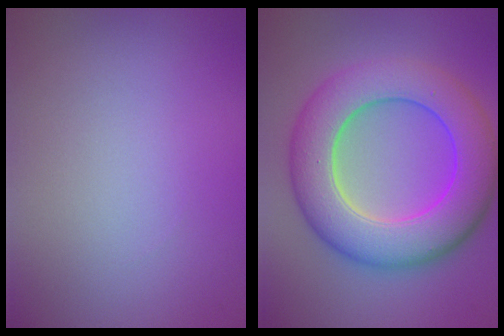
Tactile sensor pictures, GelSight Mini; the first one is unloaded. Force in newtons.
{"total": 9.8, "press": 9.8, "slide": 0.1}